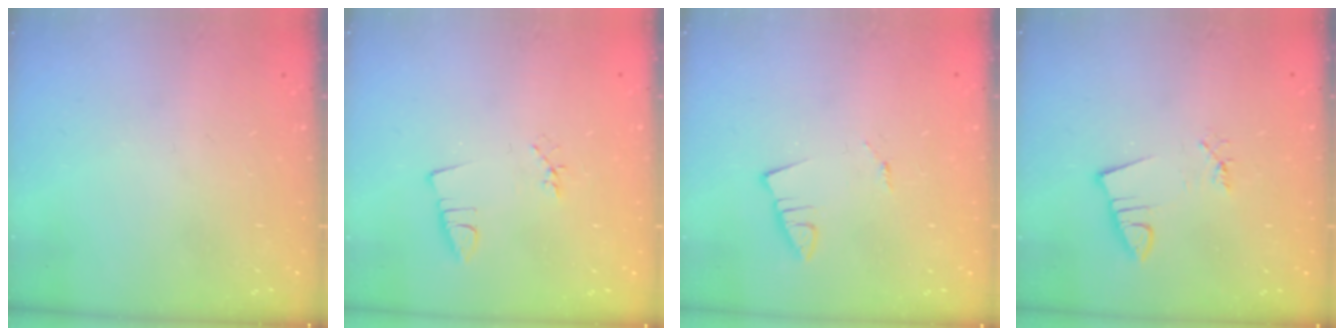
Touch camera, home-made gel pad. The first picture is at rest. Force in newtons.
{"total": 2.2, "press": 1.7, "slide": 1.4}
{"total": 1.0, "press": 1.0, "slide": 0.1}
{"total": 1.1, "press": 1.1, "slide": 0.0}